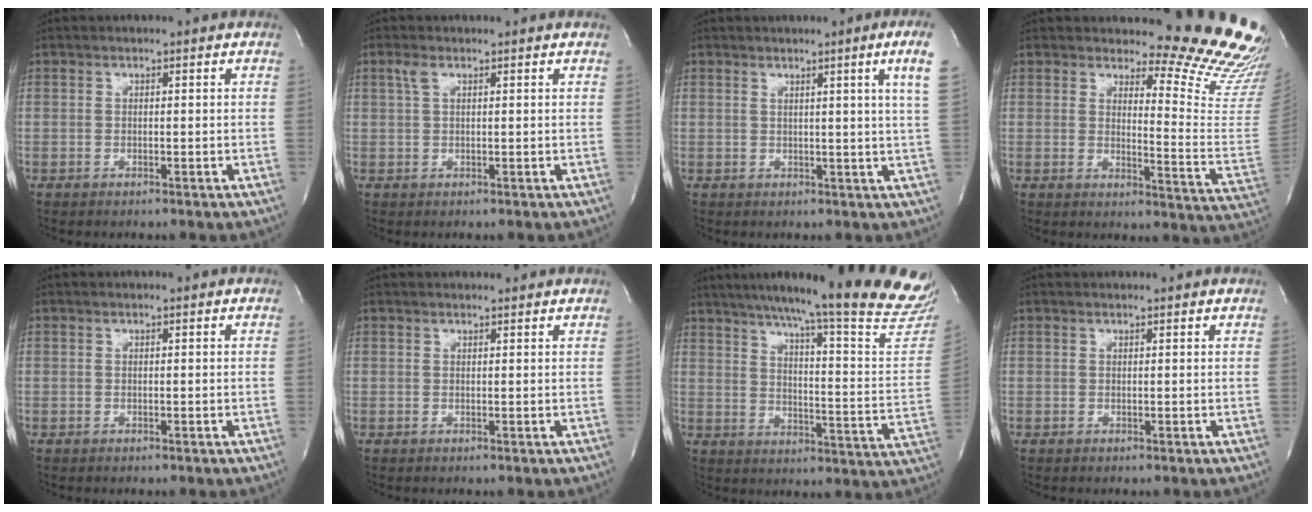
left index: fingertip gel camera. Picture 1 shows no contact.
{"total": 1.5, "force": [0.9, 0.3, 1.1], "torque": [-0.034, 0.012, 0.020]}
{"total": 5.8, "force": [2.9, -1.7, 4.7], "torque": [-0.066, -0.018, 0.026]}
{"total": 17.0, "force": [15.7, 1.5, 6.3], "torque": [-0.067, -0.150, 0.162]}
{"total": 0.0}
{"total": 2.5, "force": [2.5, 0.3, 0.4], "torque": [-0.012, 0.013, 0.029]}
{"total": 27.9, "force": [24.6, -0.1, 13.1], "torque": [-0.197, -0.098, 0.303]}
{"total": 2.1, "force": [2.0, 0.2, 0.3], "torque": [-0.011, 0.016, 0.023]}